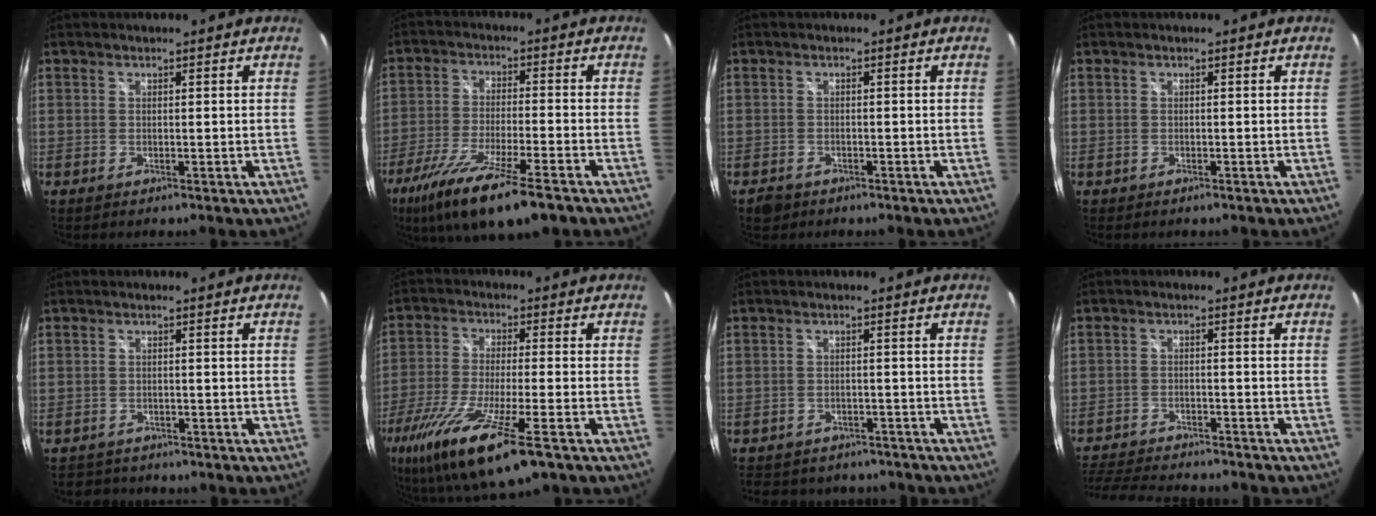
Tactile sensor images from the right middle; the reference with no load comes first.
{"total": 16.6, "force": [-11.3, 2.9, 11.9], "torque": [-0.238, -0.053, -0.200]}
{"total": 2.8, "force": [-1.9, 1.7, 1.0], "torque": [-0.026, -0.004, -0.032]}
{"total": 0.0}
{"total": 2.9, "force": [-2.6, 1.3, -0.3], "torque": [-0.003, 0.012, -0.044]}
{"total": 19.2, "force": [-11.2, 3.5, 15.3], "torque": [-0.306, -0.073, -0.201]}
{"total": 11.0, "force": [-9.1, 5.0, 3.4], "torque": [-0.077, 0.002, -0.120]}
{"total": 15.3, "force": [-13.4, 3.9, 6.2], "torque": [-0.146, -0.019, -0.206]}